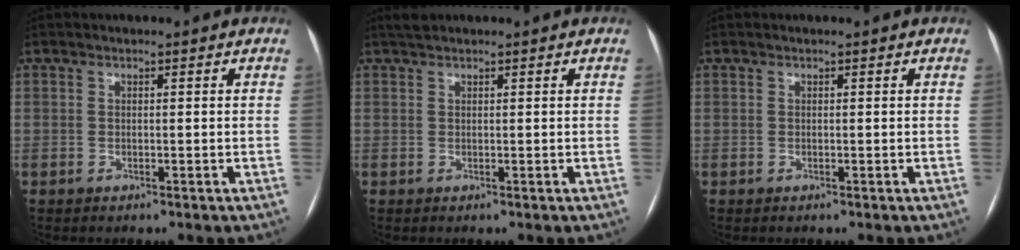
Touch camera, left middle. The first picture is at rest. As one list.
[{"total": 1.3, "force": [1.2, 0.3, 0.5], "torque": [-0.014, 0.014, 0.024]}, {"total": 0.0}]